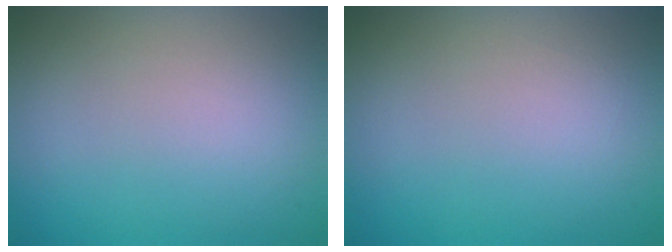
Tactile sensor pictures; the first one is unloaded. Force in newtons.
{"total": 0.0}